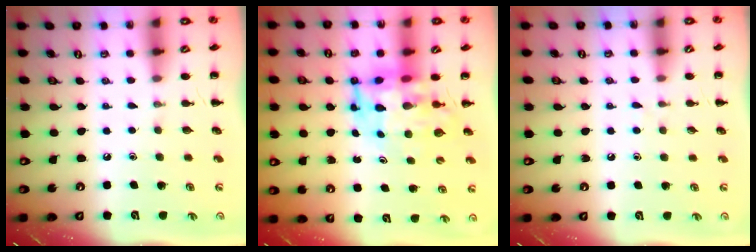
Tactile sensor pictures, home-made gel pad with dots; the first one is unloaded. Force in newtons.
{"total": 7.2, "press": 6.8, "slide": 2.3}
{"total": 3.2, "press": 2.9, "slide": 1.4}